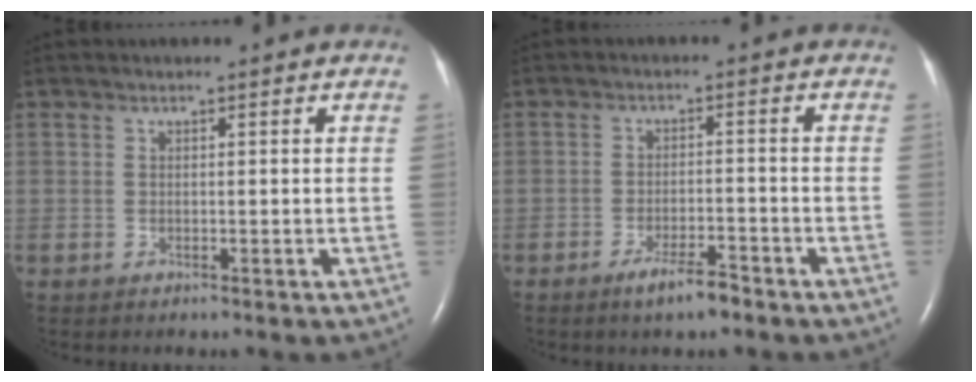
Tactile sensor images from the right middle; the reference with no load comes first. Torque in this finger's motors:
{"motor_torque": [0.60, -0.55, 0.07, 0.02]}